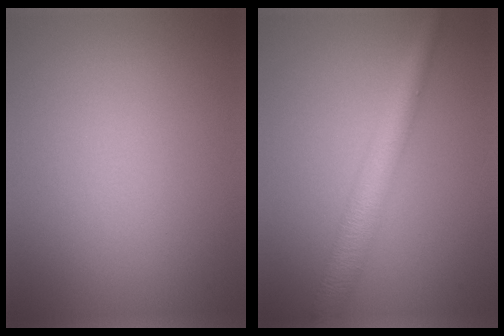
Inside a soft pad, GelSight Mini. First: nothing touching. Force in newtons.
{"total": 4.2, "press": 4.2, "slide": 0.1}